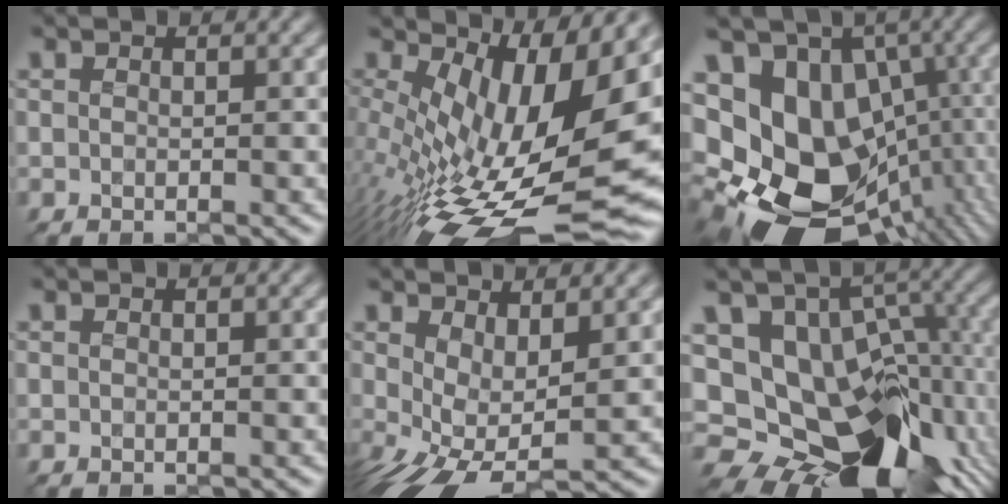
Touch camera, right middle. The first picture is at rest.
{"total": 15.2, "force": [-0.1, 5.5, 14.2], "torque": [-0.221, -0.013, 0.011]}
{"total": 17.8, "force": [-3.0, 13.9, 10.8], "torque": [-0.180, -0.022, -0.013]}
{"total": 0.0}
{"total": 5.8, "force": [-0.4, 2.7, 5.1], "torque": [-0.116, -0.011, 0.001]}
{"total": 15.2, "force": [-2.4, 10.5, 10.6], "torque": [-0.154, -0.006, -0.013]}